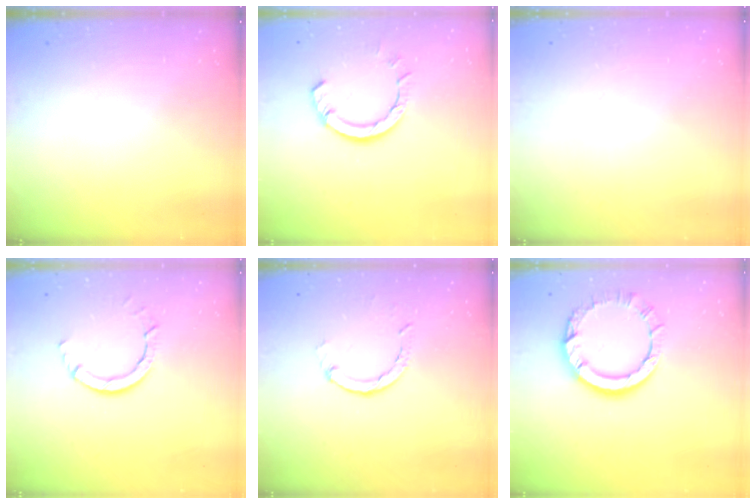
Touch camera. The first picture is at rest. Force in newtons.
{"total": 7.8, "press": 7.7, "slide": 1.2}
{"total": 2.6, "press": 2.6, "slide": 0.2}
{"total": 4.0, "press": 4.0, "slide": 0.4}
{"total": 1.8, "press": 1.8, "slide": 0.2}
{"total": 10.2, "press": 10.2, "slide": 0.9}